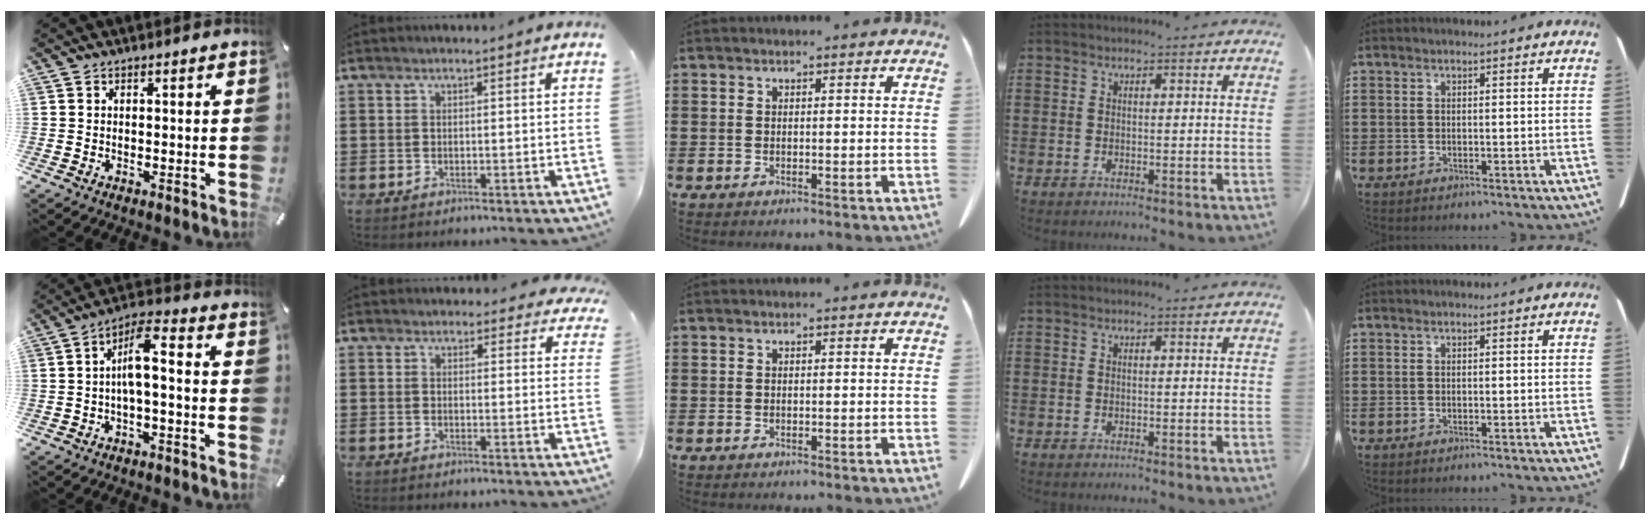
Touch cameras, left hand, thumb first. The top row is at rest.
{"thumb": {"total": 7.6, "force": [-0.7, 2.3, 7.1], "torque": [-0.135, 0.010, -0.013]}, "index": {"total": 2.4, "force": [2.1, 1.0, 0.5], "torque": [-0.008, -0.004, 0.038]}}